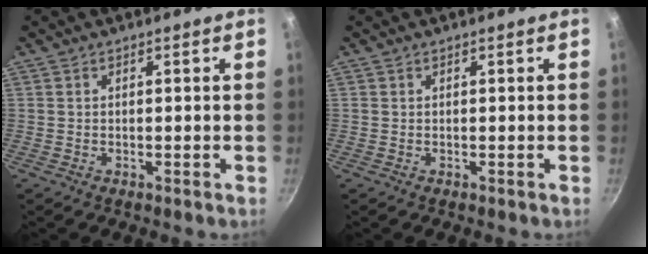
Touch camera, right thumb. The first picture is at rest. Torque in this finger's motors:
{"motor_torque": [-0.04, 0.25, 0.27, 0.30, -0.02]}